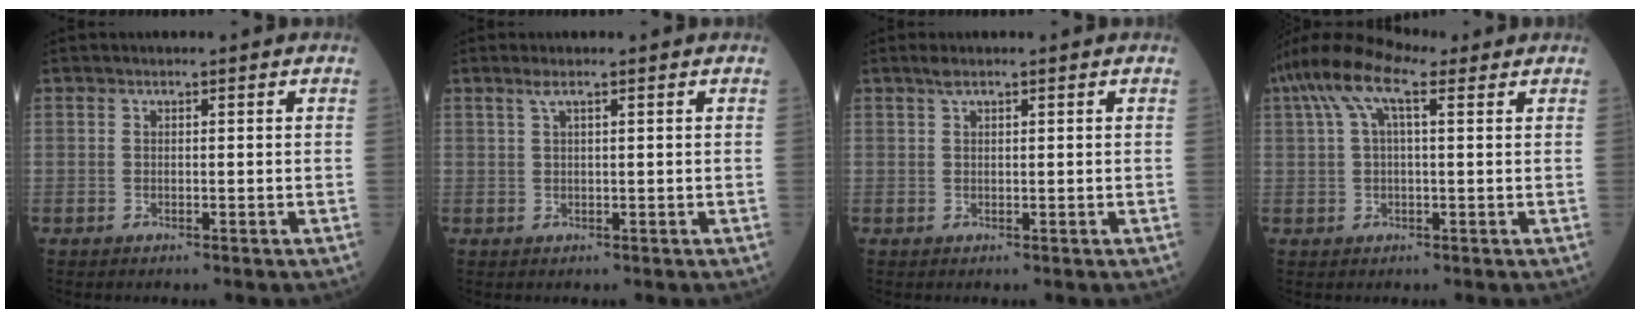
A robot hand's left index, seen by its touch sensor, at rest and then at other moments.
{"total": 1.8, "force": [1.2, 0.1, 1.3], "torque": [-0.036, 0.009, 0.026]}
{"total": 1.5, "force": [1.2, 0.3, 1.0], "torque": [-0.026, 0.011, 0.025]}
{"total": 9.2, "force": [4.9, 2.8, 7.2], "torque": [-0.157, 0.045, 0.091]}